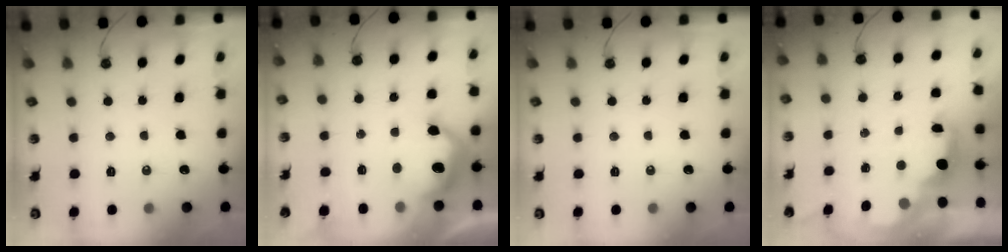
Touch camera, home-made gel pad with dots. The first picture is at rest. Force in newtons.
{"total": 12.8, "press": 12.7, "slide": 0.7}
{"total": 0.0}
{"total": 3.4, "press": 3.3, "slide": 0.5}